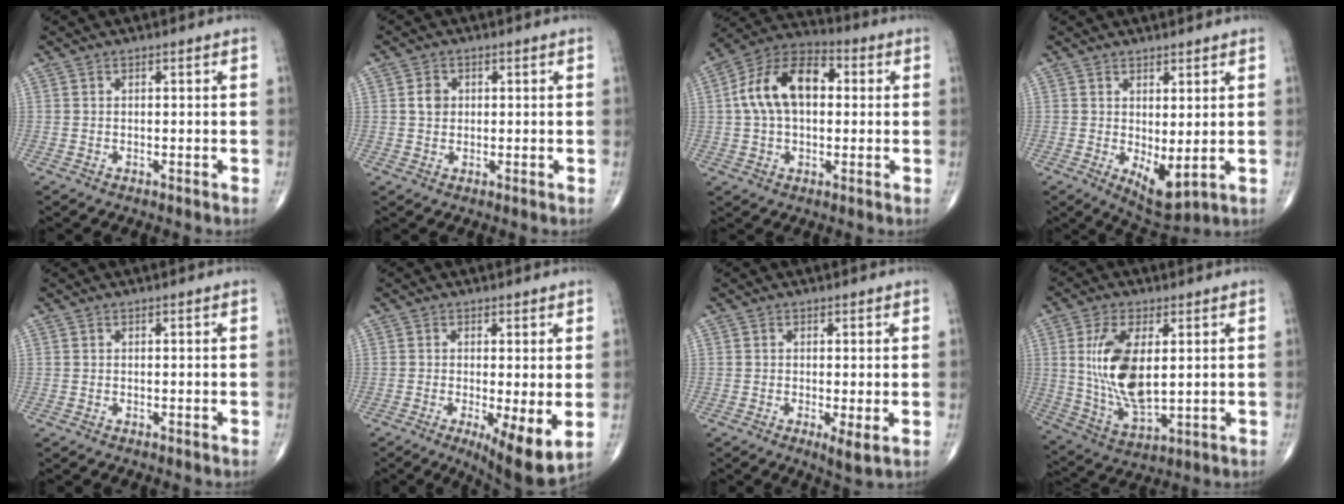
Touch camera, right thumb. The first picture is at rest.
{"total": 2.7, "force": [0.4, 2.3, 1.5], "torque": [-0.017, 0.002, 0.006]}
{"total": 14.7, "force": [1.9, 9.0, 11.5], "torque": [-0.199, 0.033, 0.024]}
{"total": 6.3, "force": [-0.2, 2.6, 5.8], "torque": [-0.082, -0.016, 0.009]}
{"total": 0.0}
{"total": 9.2, "force": [-1.8, 2.4, 8.7], "torque": [-0.137, -0.027, -0.026]}
{"total": 3.2, "force": [-0.5, 0.6, 3.1], "torque": [-0.056, -0.015, -0.013]}
{"total": 14.3, "force": [2.3, 6.6, 12.4], "torque": [-0.243, -0.021, 0.057]}